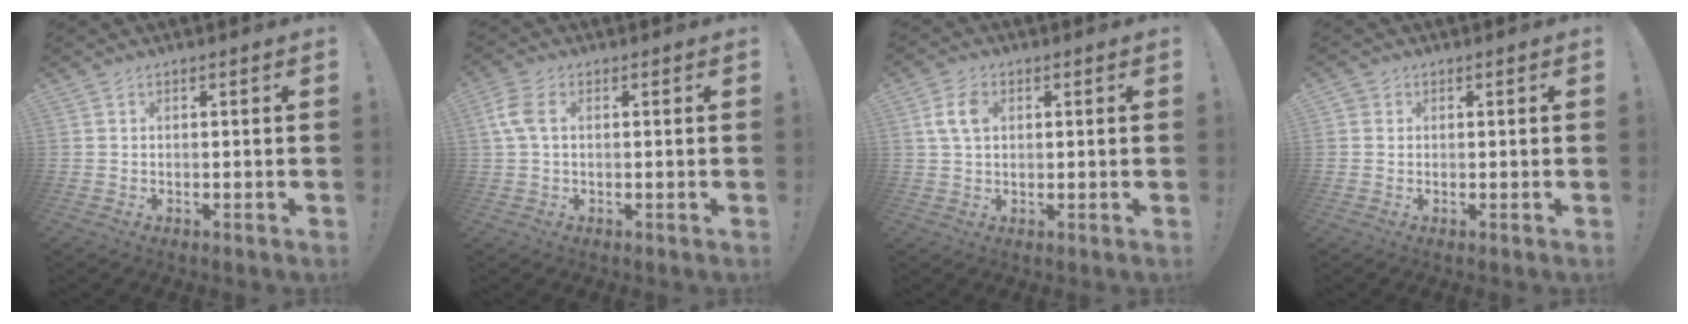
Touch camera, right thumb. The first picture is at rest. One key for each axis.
{"total": 5.3, "fx": 0.9, "fy": 3.0, "fz": 4.2, "tx": -0.106, "ty": 0.005, "tz": 0.015}
{"total": 6.4, "fx": 1.5, "fy": 4.1, "fz": 4.7, "tx": -0.095, "ty": 0.009, "tz": 0.031}
{"total": 1.2, "fx": 0.4, "fy": 1.1, "fz": 0.3, "tx": -0.006, "ty": 0.002, "tz": 0.007}